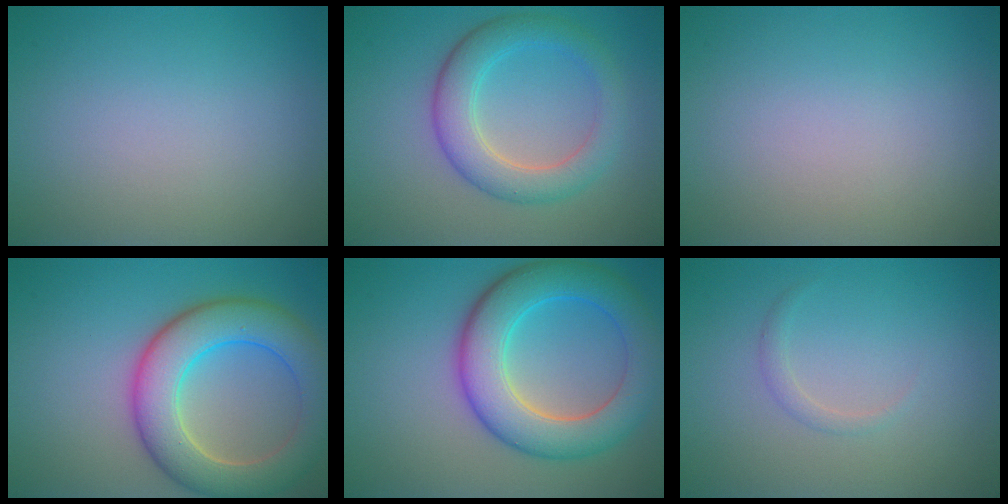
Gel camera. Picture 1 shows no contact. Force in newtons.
{"total": 4.8, "press": 4.8, "slide": 0.1}
{"total": 0.0}
{"total": 8.3, "press": 8.3, "slide": 0.5}
{"total": 8.0, "press": 8.0, "slide": 0.4}
{"total": 0.9, "press": 0.9, "slide": 0.1}